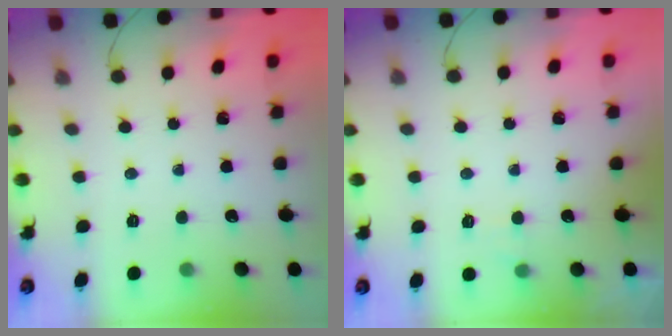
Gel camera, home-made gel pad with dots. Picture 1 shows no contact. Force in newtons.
{"total": 2.2, "press": 1.8, "slide": 1.3}